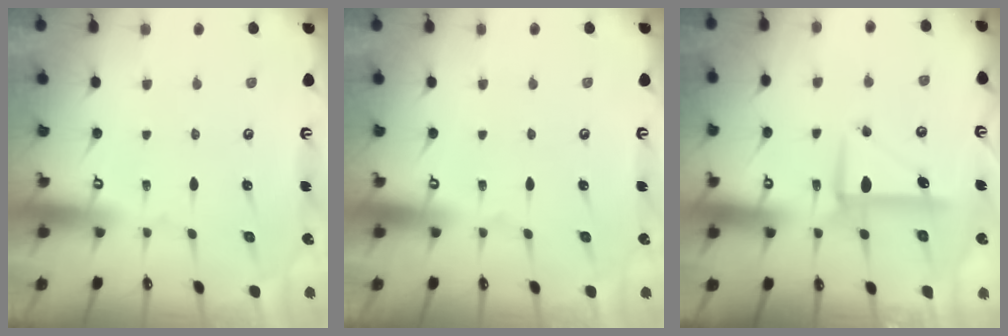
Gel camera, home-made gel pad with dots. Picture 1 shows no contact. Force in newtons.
{"total": 0.0}
{"total": 8.1, "press": 8.1, "slide": 0.5}